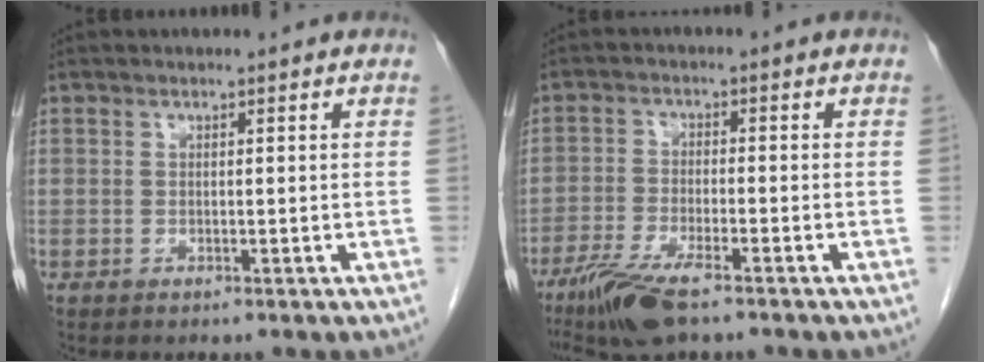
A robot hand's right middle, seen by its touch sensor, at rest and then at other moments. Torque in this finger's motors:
{"motor_torque": [0.13, -0.32, 0.10, 0.06]}